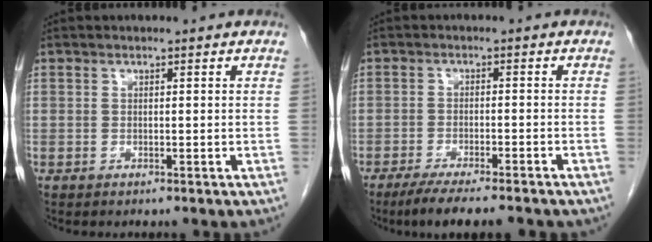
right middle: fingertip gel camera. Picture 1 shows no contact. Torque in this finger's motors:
{"motor_torque": [0.46, -0.36, 0.10, 0.04]}